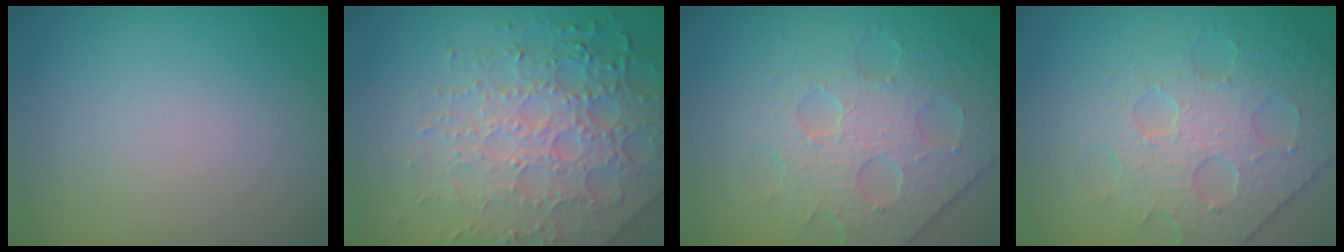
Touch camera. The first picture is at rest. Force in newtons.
{"total": 7.8, "press": 5.5, "slide": 5.5}
{"total": 4.6, "press": 4.4, "slide": 1.1}
{"total": 4.6, "press": 4.4, "slide": 1.1}